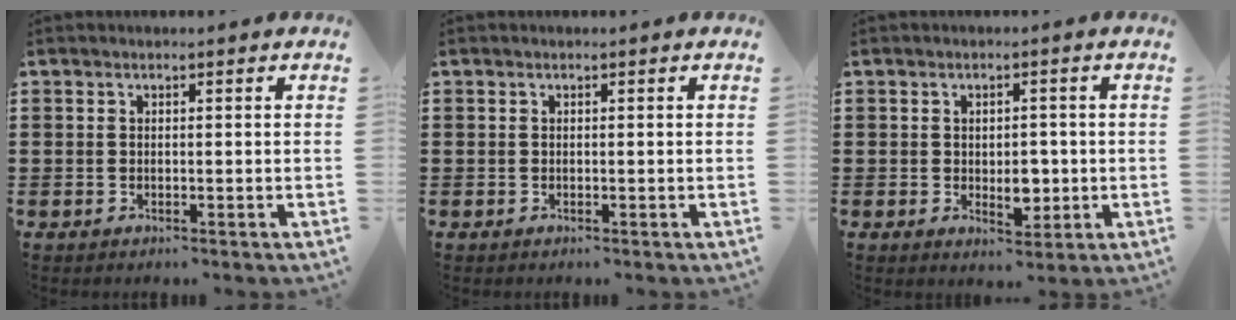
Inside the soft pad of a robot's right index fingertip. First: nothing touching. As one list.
[{"total": 0.0}, {"total": 4.2, "force": [-0.5, 2.6, 3.3], "torque": [-0.046, -0.001, -0.012]}]